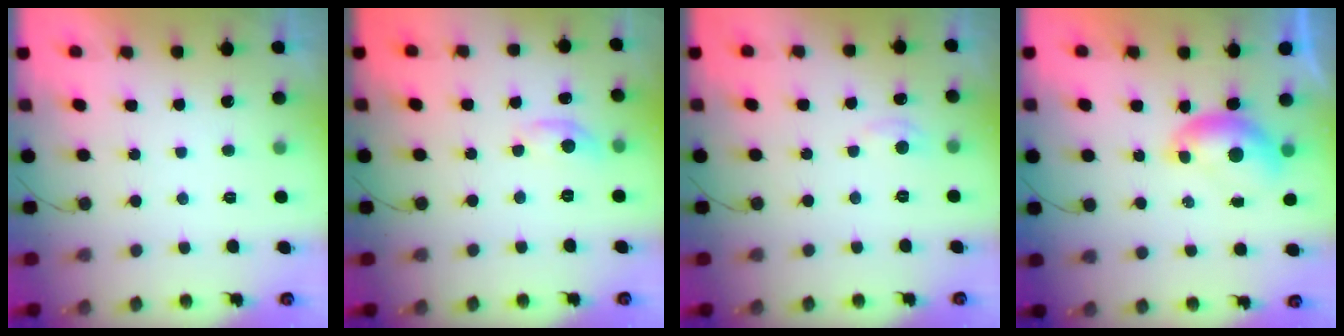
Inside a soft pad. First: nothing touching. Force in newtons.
{"total": 4.9, "press": 4.9, "slide": 0.3}
{"total": 4.6, "press": 4.6, "slide": 0.7}
{"total": 6.5, "press": 6.5, "slide": 0.8}